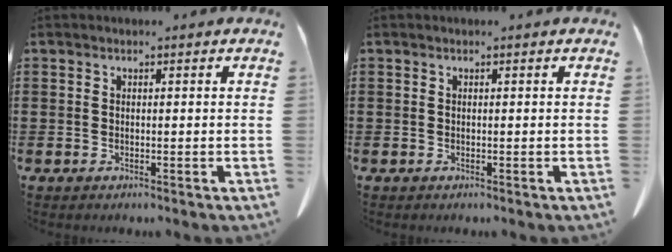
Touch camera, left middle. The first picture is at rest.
{"total": 0.0}